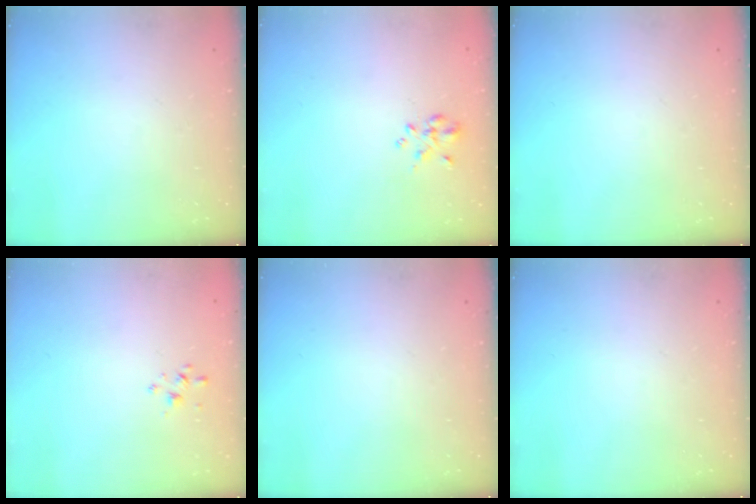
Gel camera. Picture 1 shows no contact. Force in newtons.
{"total": 2.4, "press": 2.3, "slide": 0.9}
{"total": 0.0}
{"total": 1.7, "press": 1.7, "slide": 0.3}
{"total": 0.0}
{"total": 0.0}